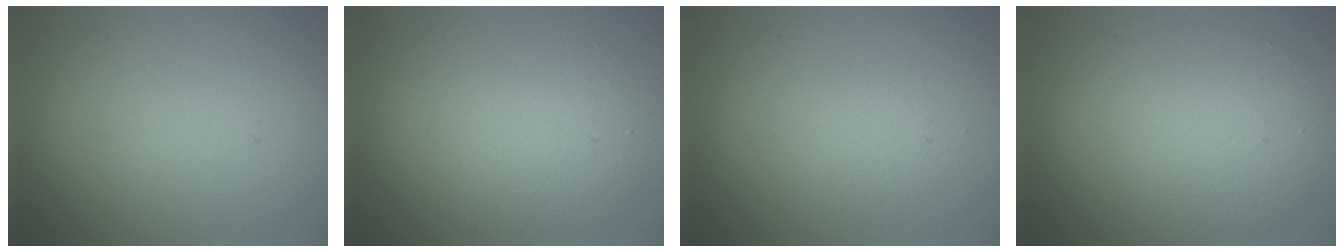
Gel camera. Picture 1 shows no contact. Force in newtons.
{"total": 2.6, "press": 2.6, "slide": 0.3}
{"total": 1.3, "press": 1.3, "slide": 0.0}
{"total": 5.8, "press": 5.8, "slide": 0.5}